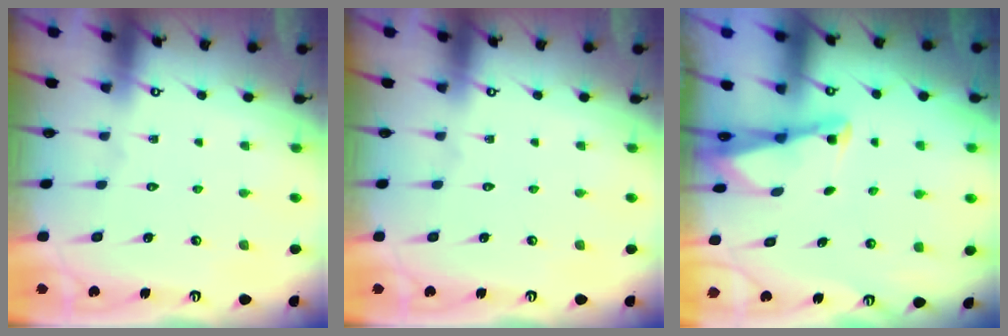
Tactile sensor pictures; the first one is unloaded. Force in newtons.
{"total": 0.0}
{"total": 2.3, "press": 2.2, "slide": 0.3}